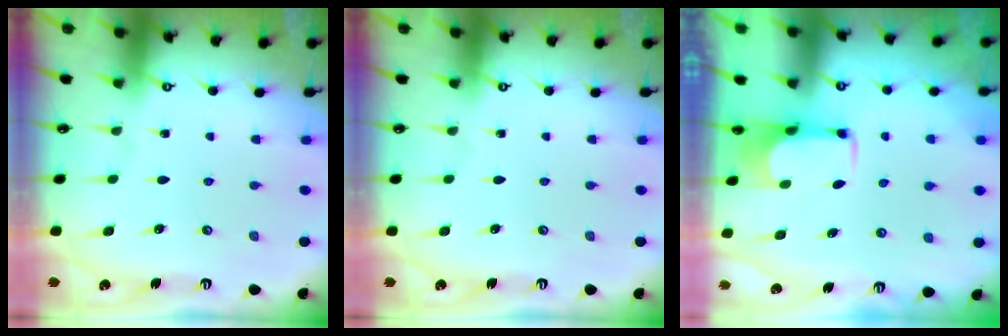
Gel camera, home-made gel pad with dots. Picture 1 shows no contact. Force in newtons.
{"total": 0.0}
{"total": 3.7, "press": 3.6, "slide": 1.0}